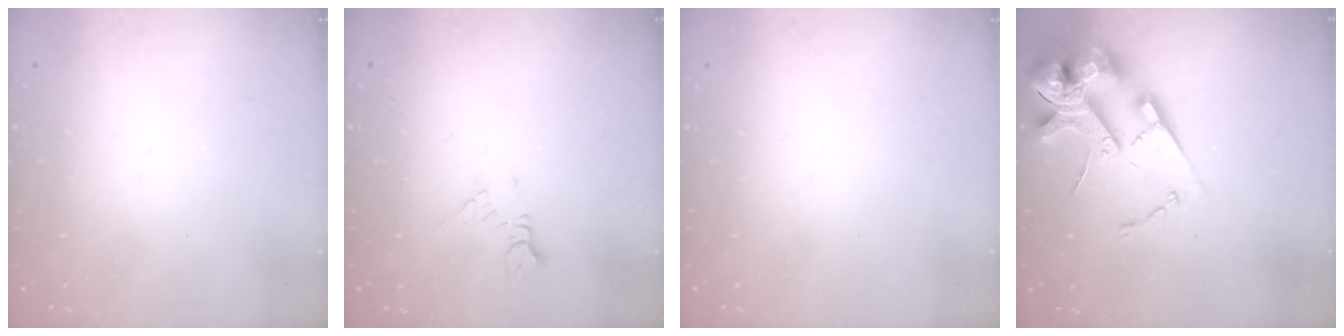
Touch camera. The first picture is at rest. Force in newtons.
{"total": 7.0, "press": 6.9, "slide": 0.8}
{"total": 0.0}
{"total": 19.0, "press": 18.8, "slide": 2.9}